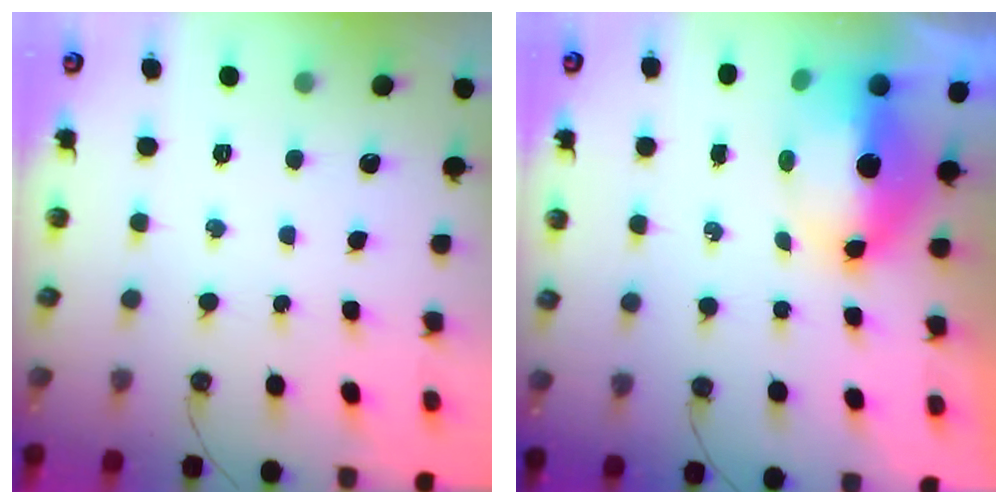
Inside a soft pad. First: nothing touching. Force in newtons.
{"total": 13.2, "press": 10.2, "slide": 8.4}